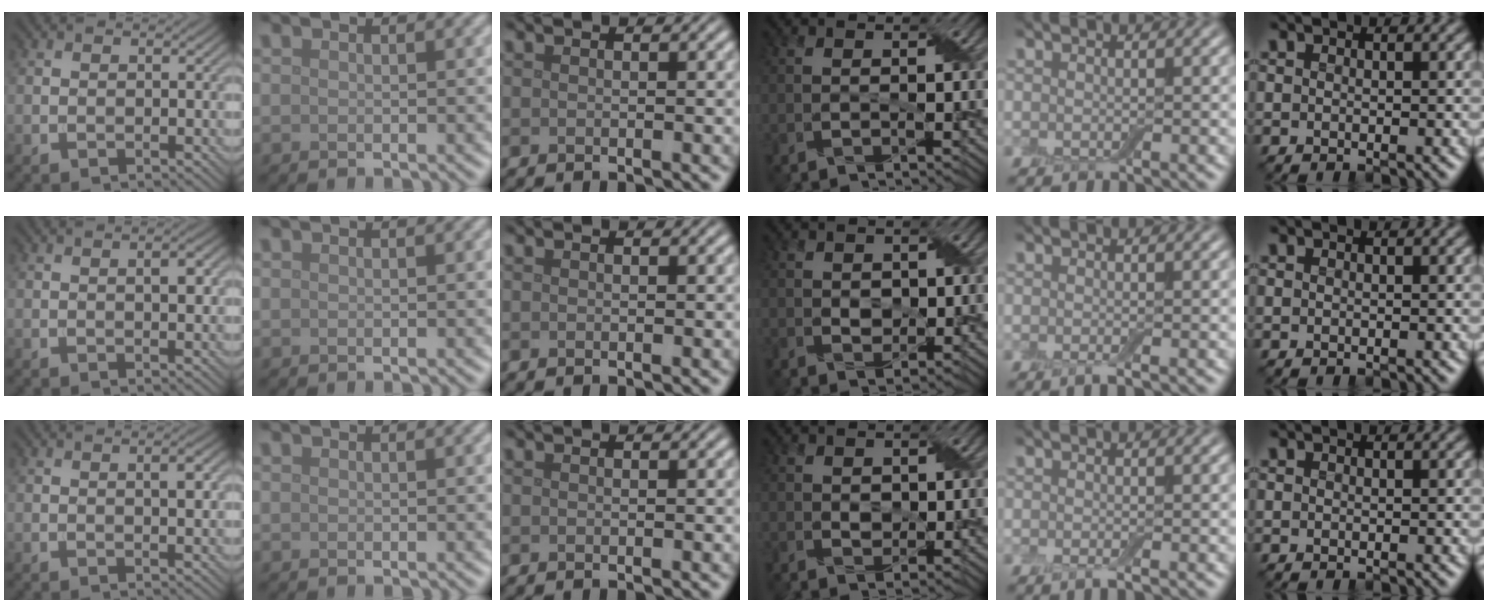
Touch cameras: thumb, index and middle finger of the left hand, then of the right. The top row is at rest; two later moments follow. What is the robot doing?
{"motion": "peel", "object": "small bumper sticker"}